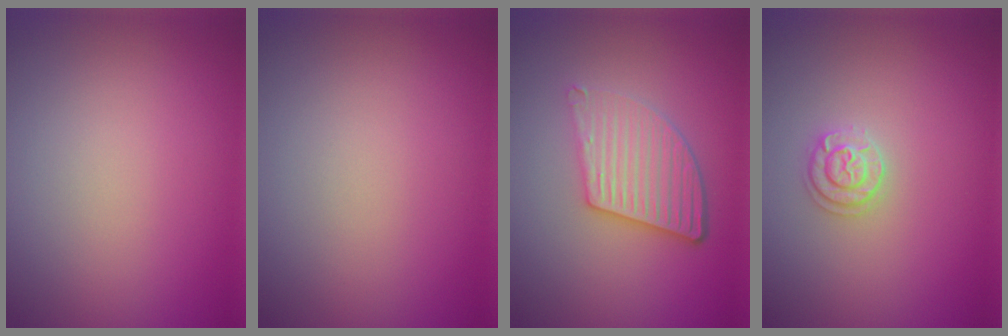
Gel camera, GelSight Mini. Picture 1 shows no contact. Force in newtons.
{"total": 0.0}
{"total": 4.5, "press": 3.5, "slide": 2.9}
{"total": 1.8, "press": 1.7, "slide": 0.3}